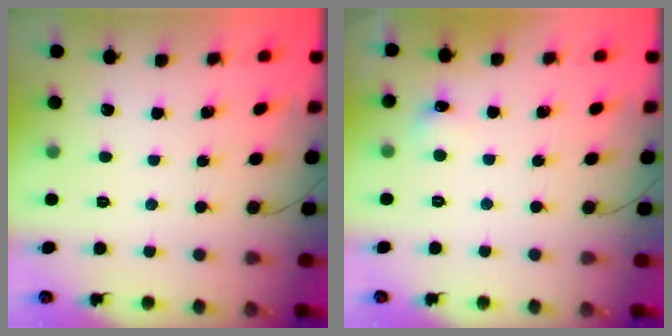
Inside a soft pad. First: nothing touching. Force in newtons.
{"total": 5.2, "press": 5.0, "slide": 1.4}